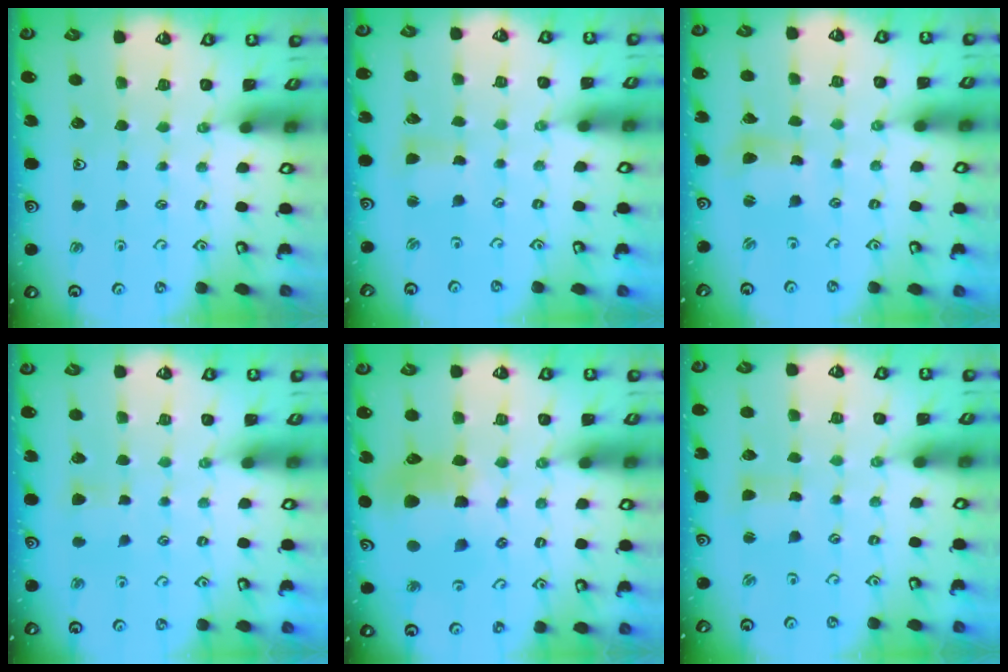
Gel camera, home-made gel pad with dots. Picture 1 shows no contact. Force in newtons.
{"total": 1.7, "press": 1.7, "slide": 0.3}
{"total": 4.1, "press": 4.0, "slide": 0.5}
{"total": 5.9, "press": 5.9, "slide": 0.8}
{"total": 11.8, "press": 11.6, "slide": 1.8}
{"total": 1.8, "press": 1.7, "slide": 0.4}